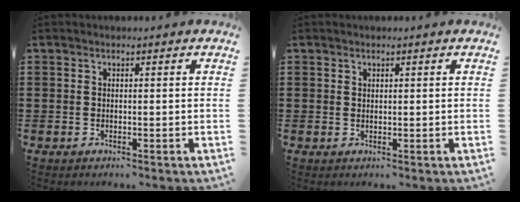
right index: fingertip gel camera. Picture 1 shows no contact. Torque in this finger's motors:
{"motor_torque": [-0.47, 0.56, -0.02, -0.01]}